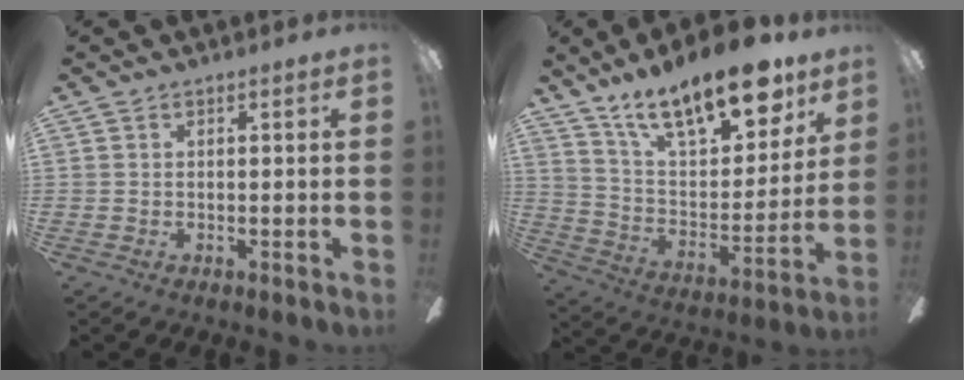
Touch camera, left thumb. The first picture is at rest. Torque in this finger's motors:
{"motor_torque": [2.12, 2.18, 1.37, -1.40, 0.11]}